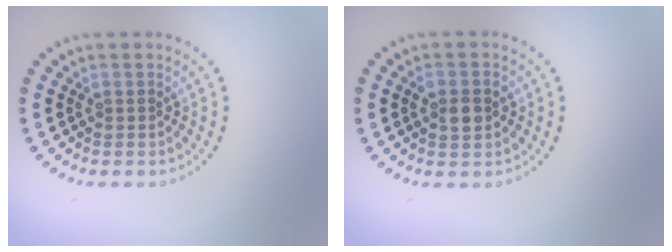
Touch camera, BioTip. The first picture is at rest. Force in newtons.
{"total": 2.5, "press": 2.5, "slide": 0.2}